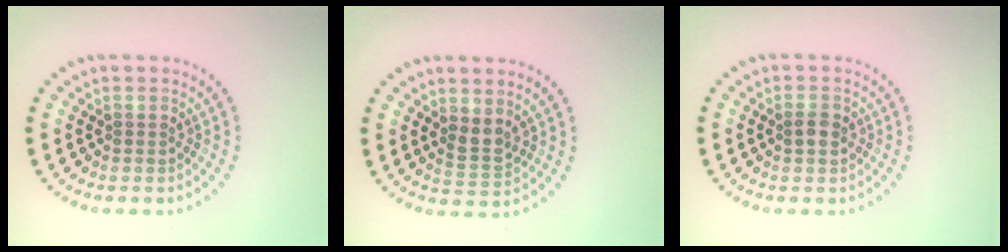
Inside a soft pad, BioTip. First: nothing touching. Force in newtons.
{"total": 1.9, "press": 1.6, "slide": 1.0}
{"total": 1.4, "press": 1.4, "slide": 0.1}